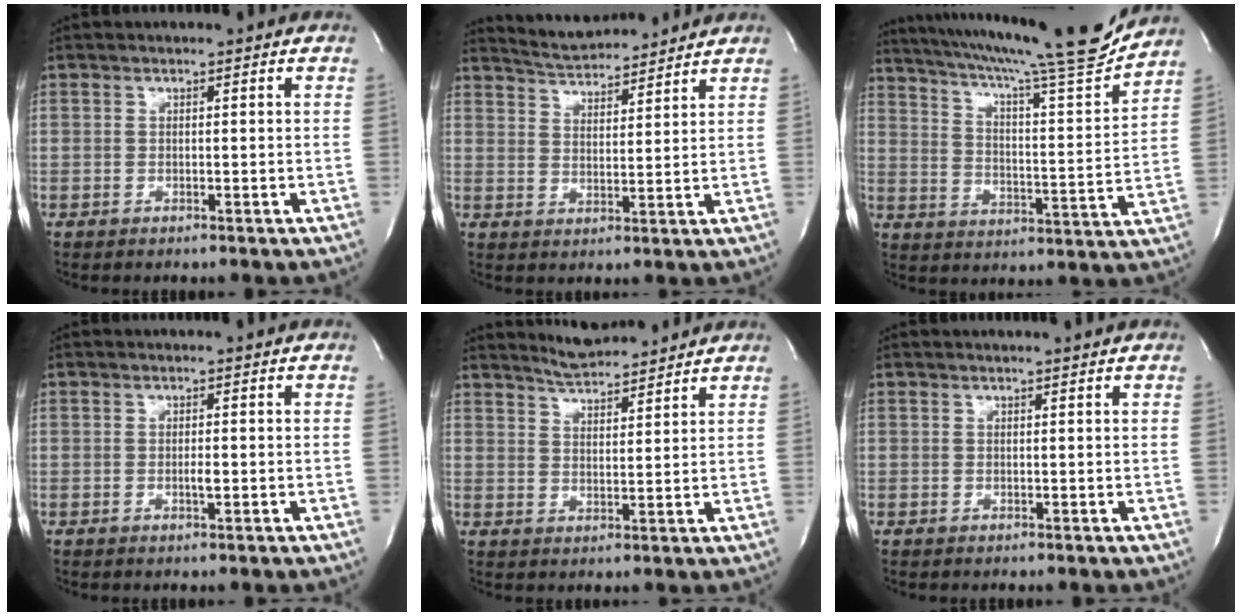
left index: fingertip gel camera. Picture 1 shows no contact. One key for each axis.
{"total": 8.9, "fx": 8.6, "fy": 0.9, "fz": 1.9, "tx": -0.043, "ty": 0.016, "tz": 0.142}
{"total": 21.9, "fx": 19.6, "fy": -0.2, "fz": 9.8, "tx": -0.168, "ty": -0.039, "tz": 0.280}
{"total": 1.1, "fx": -0.3, "fy": 0.1, "fz": 1.0, "tx": -0.021, "ty": -0.003, "tz": -0.003}
{"total": 7.1, "fx": 6.8, "fy": 0.6, "fz": 1.8, "tx": -0.040, "ty": 0.011, "tz": 0.113}
{"total": 1.3, "fx": 1.2, "fy": -0.3, "fz": 0.3, "tx": -0.010, "ty": -0.001, "tz": 0.016}